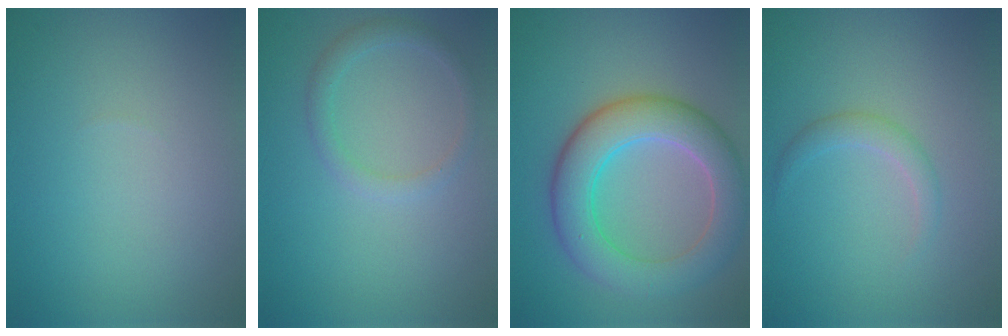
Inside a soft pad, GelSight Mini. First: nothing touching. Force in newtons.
{"total": 1.7, "press": 1.7, "slide": 0.2}
{"total": 7.1, "press": 7.1, "slide": 0.5}
{"total": 1.4, "press": 1.4, "slide": 0.1}